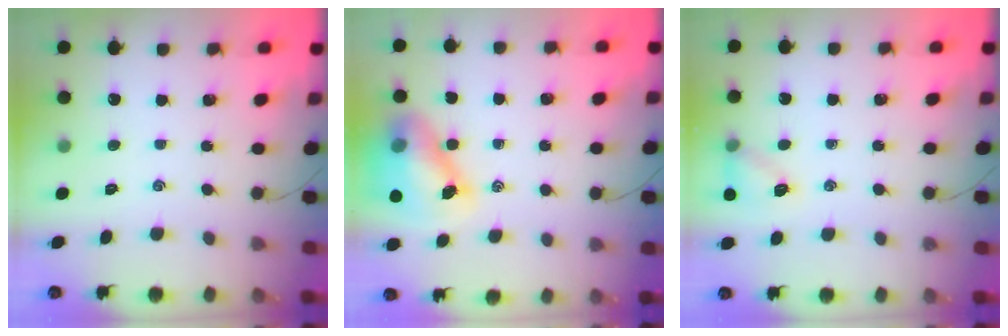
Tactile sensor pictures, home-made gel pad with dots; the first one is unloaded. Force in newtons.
{"total": 13.6, "press": 13.0, "slide": 3.9}
{"total": 9.4, "press": 9.2, "slide": 1.8}